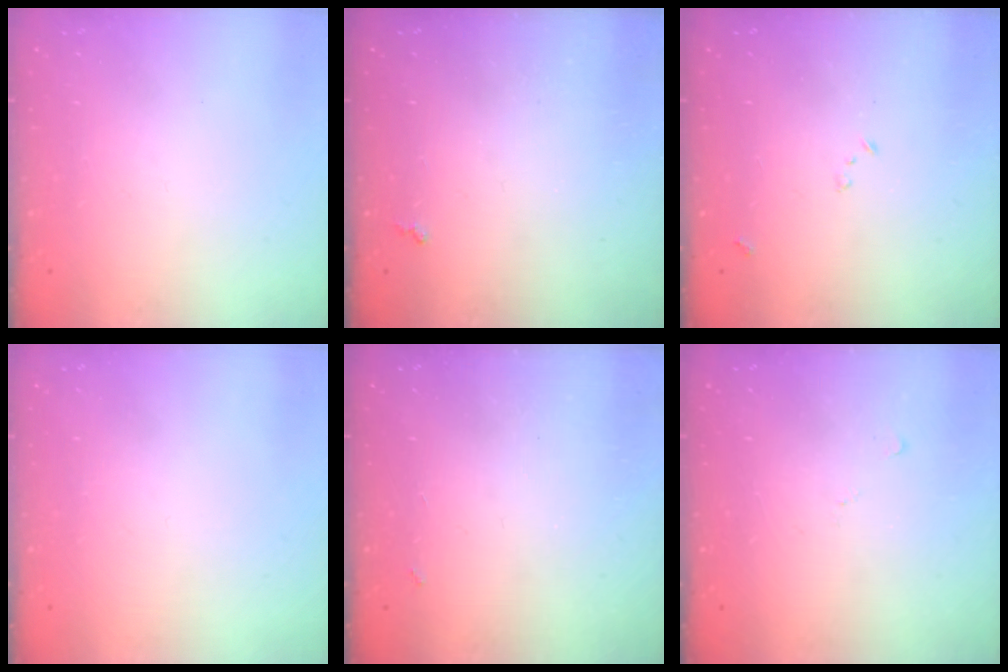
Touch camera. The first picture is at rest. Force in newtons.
{"total": 2.3, "press": 2.3, "slide": 0.5}
{"total": 7.2, "press": 7.2, "slide": 0.9}
{"total": 0.0}
{"total": 3.4, "press": 3.4, "slide": 0.6}
{"total": 5.5, "press": 5.5, "slide": 0.7}